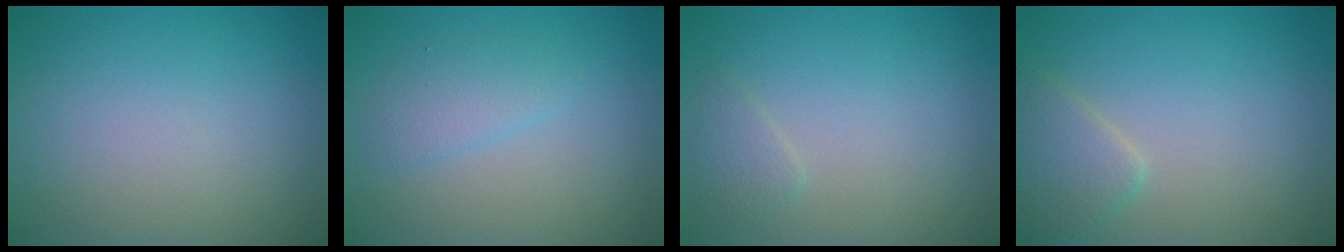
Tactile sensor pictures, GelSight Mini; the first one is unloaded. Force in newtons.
{"total": 1.9, "press": 1.9, "slide": 0.1}
{"total": 1.3, "press": 1.3, "slide": 0.0}
{"total": 2.7, "press": 2.7, "slide": 0.1}